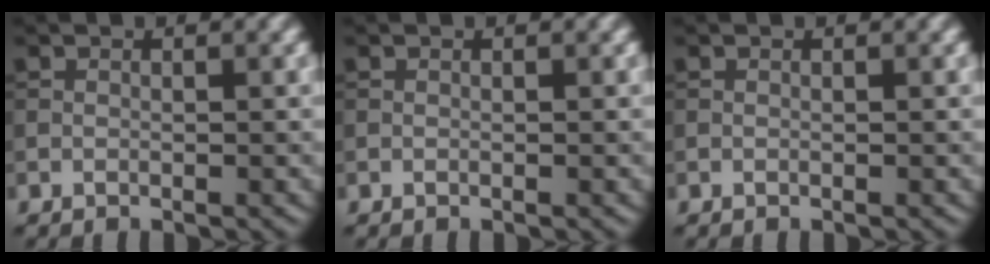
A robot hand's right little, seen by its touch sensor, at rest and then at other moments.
{"total": 0.0}
{"total": 0.0}